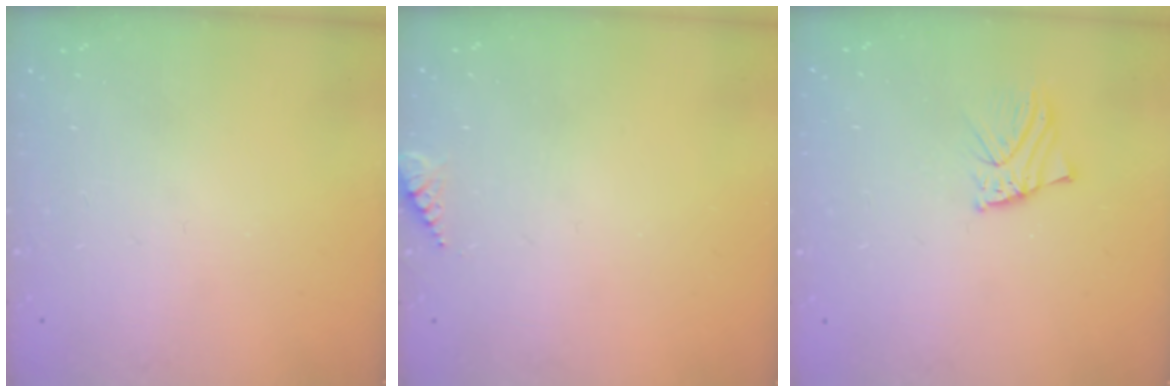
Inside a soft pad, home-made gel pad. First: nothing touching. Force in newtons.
{"total": 3.8, "press": 3.8, "slide": 0.4}
{"total": 2.4, "press": 2.4, "slide": 0.2}